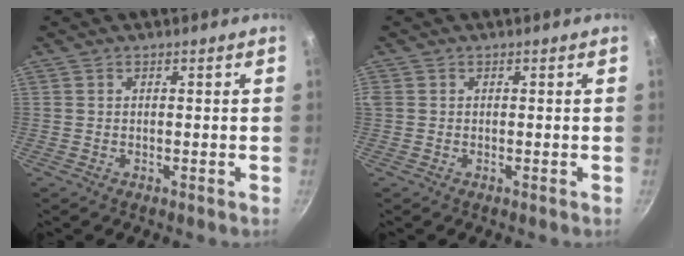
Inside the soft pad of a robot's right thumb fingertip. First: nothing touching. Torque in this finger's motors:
{"motor_torque": [0.02, 0.20, 0.35, 0.02, 0.00]}